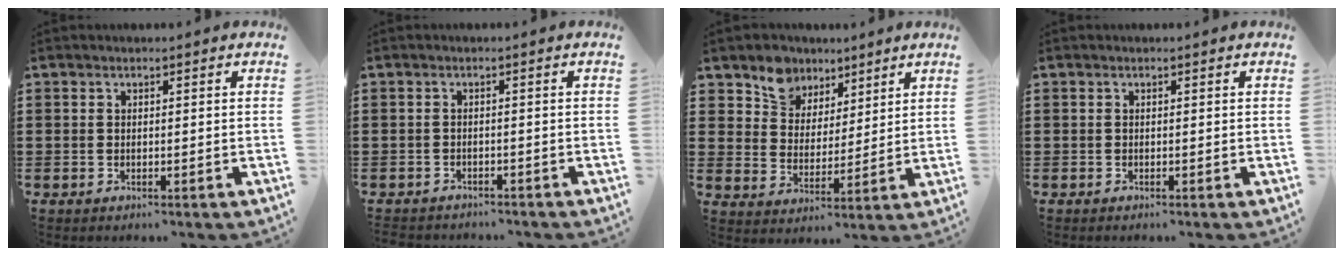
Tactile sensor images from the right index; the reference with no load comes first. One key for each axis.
{"total": 1.3, "fx": -1.3, "fy": 0.3, "fz": -0.1, "tx": -0.004, "ty": 0.002, "tz": -0.029}
{"total": 7.2, "fx": 5.3, "fy": 4.9, "fz": 0.5, "tx": -0.044, "ty": -0.016, "tz": 0.099}
{"total": 0.0}